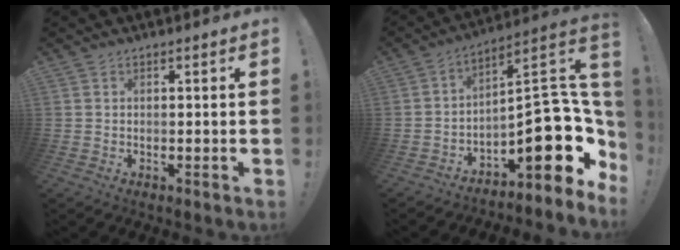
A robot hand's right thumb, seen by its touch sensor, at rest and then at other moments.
{"total": 19.9, "force": [-4.2, 9.1, 17.2], "torque": [-0.217, 0.010, -0.055]}